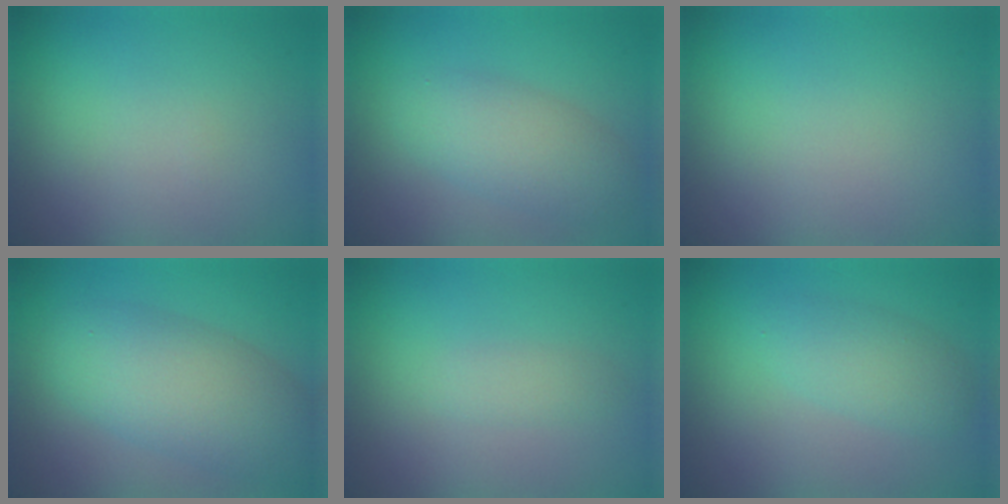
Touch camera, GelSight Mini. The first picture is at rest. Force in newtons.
{"total": 3.9, "press": 3.9, "slide": 0.1}
{"total": 0.0}
{"total": 6.5, "press": 6.5, "slide": 0.3}
{"total": 1.1, "press": 1.1, "slide": 0.0}
{"total": 2.8, "press": 2.8, "slide": 0.1}